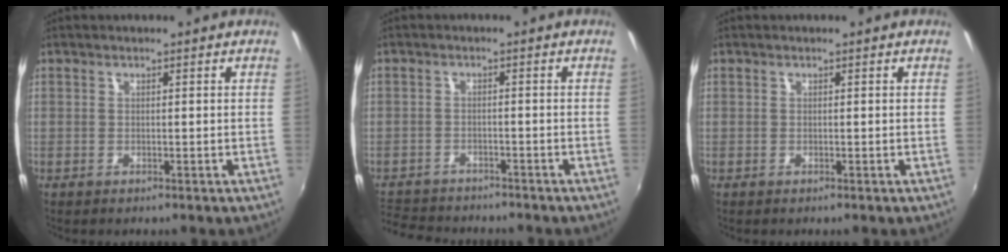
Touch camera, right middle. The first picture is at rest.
{"total": 7.5, "force": [-6.5, 3.5, 1.4], "torque": [-0.055, 0.010, -0.110]}
{"total": 0.0}